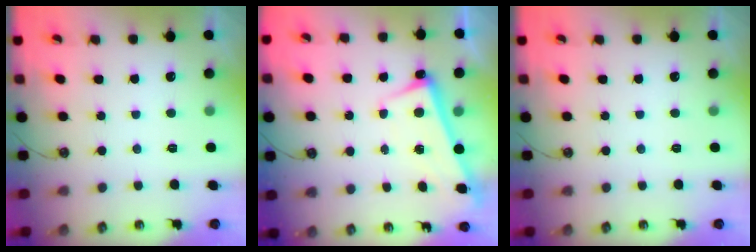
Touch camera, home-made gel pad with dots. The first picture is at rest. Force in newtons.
{"total": 2.6, "press": 2.5, "slide": 0.7}
{"total": 0.0}